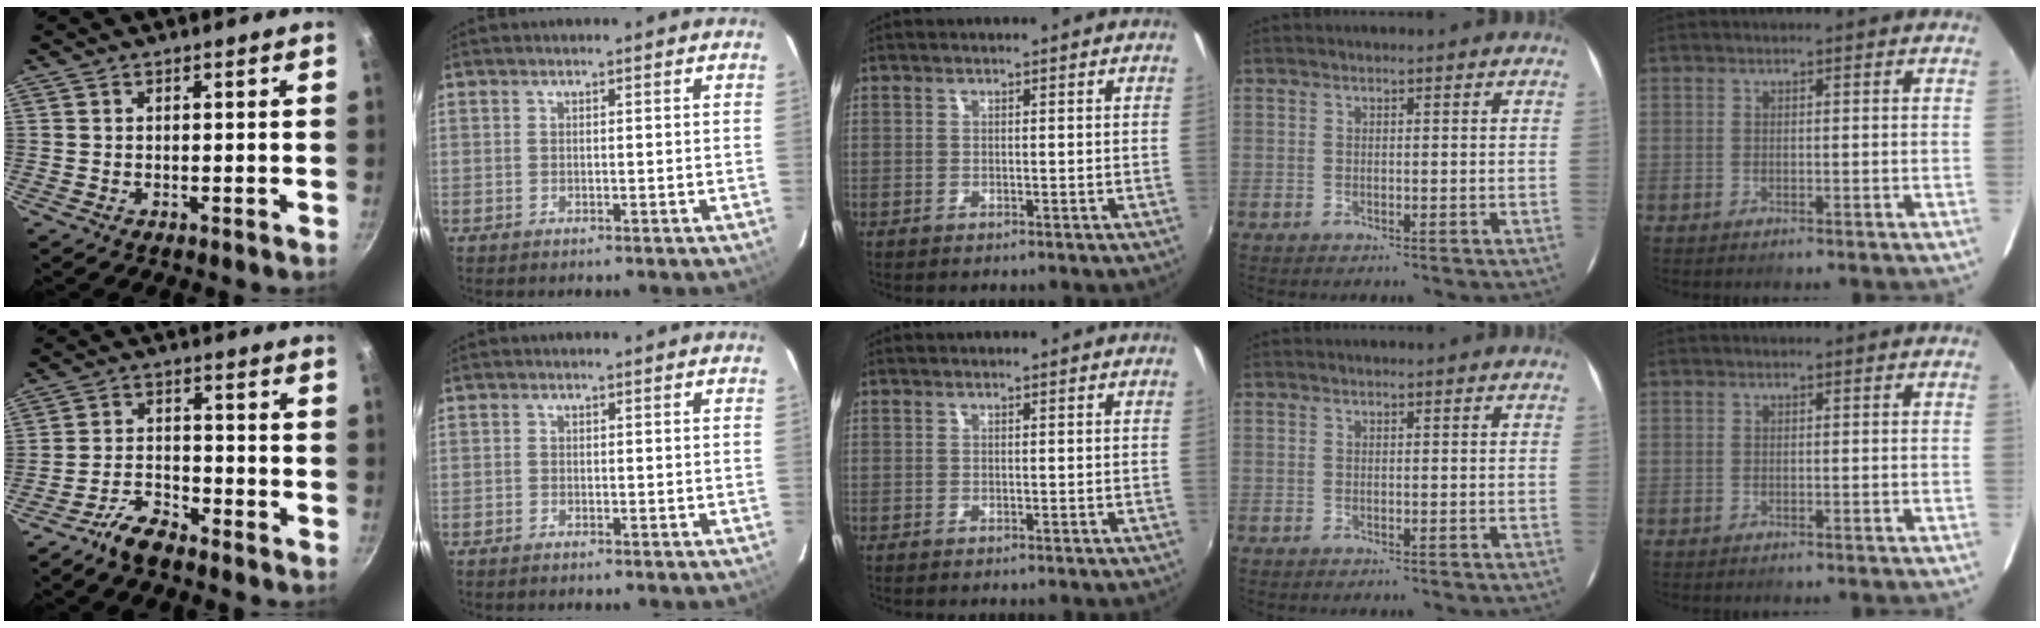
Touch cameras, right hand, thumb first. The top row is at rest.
{"thumb": {"total": 5.9, "force": [-4.8, 1.9, 2.7], "torque": [-0.051, 0.038, -0.097]}, "index": {"total": 0.8, "force": [-0.7, 0.3, 0.0], "torque": [-0.003, 0.001, -0.015]}}